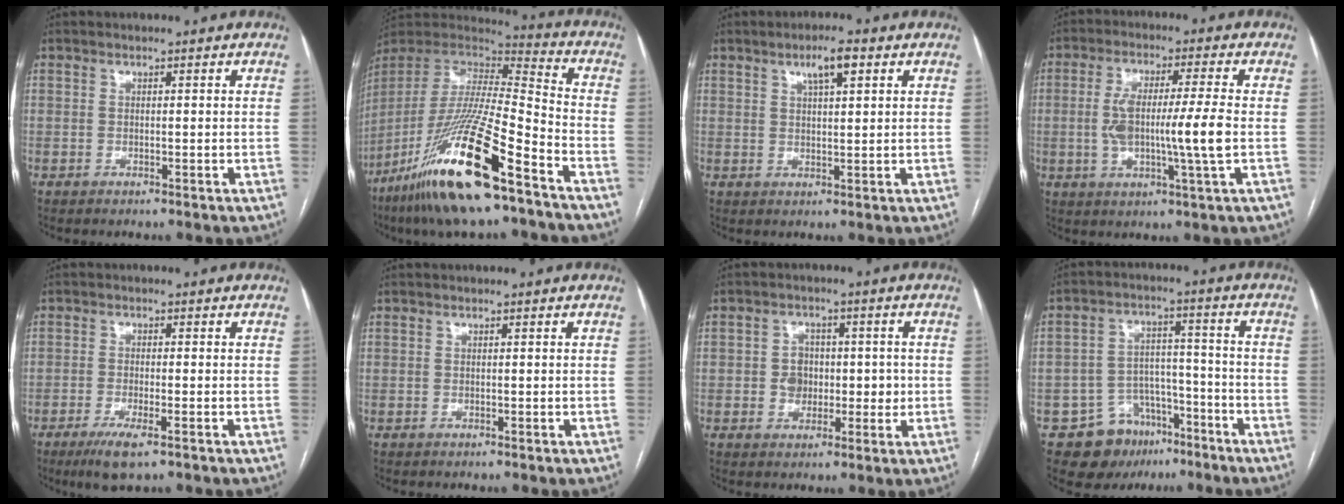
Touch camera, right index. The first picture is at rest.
{"total": 25.0, "force": [-15.0, 2.7, 19.8], "torque": [-0.406, -0.051, -0.283]}
{"total": 4.5, "force": [2.4, 0.8, 3.8], "torque": [-0.066, 0.004, 0.041]}
{"total": 10.2, "force": [-0.9, 0.4, 10.2], "torque": [-0.193, 0.004, -0.018]}
{"total": 5.1, "force": [-3.1, 0.9, 4.0], "torque": [-0.074, -0.011, -0.051]}
{"total": 0.0}
{"total": 4.9, "force": [-0.1, 4.2, 2.5], "torque": [-0.026, 0.017, 0.003]}
{"total": 10.2, "force": [-6.3, 7.3, 3.3], "torque": [-0.045, 0.032, -0.091]}